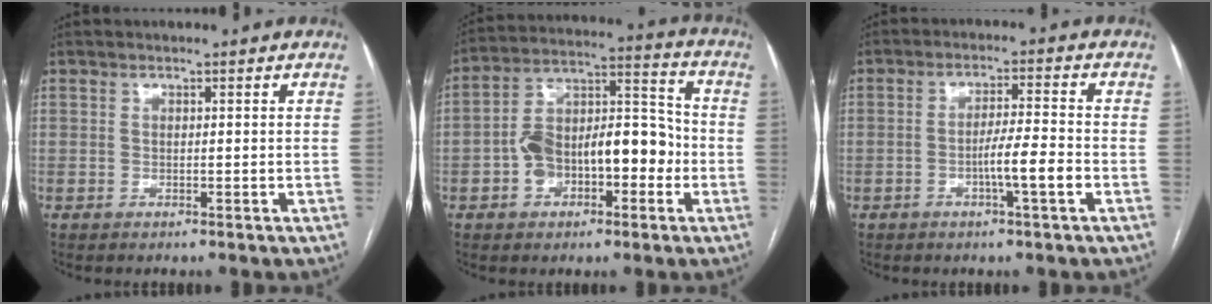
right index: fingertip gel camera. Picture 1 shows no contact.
{"total": 13.2, "force": [-3.2, 6.7, 10.9], "torque": [-0.186, 0.048, -0.049]}
{"total": 5.4, "force": [-2.0, -0.1, 5.0], "torque": [-0.088, 0.000, -0.034]}